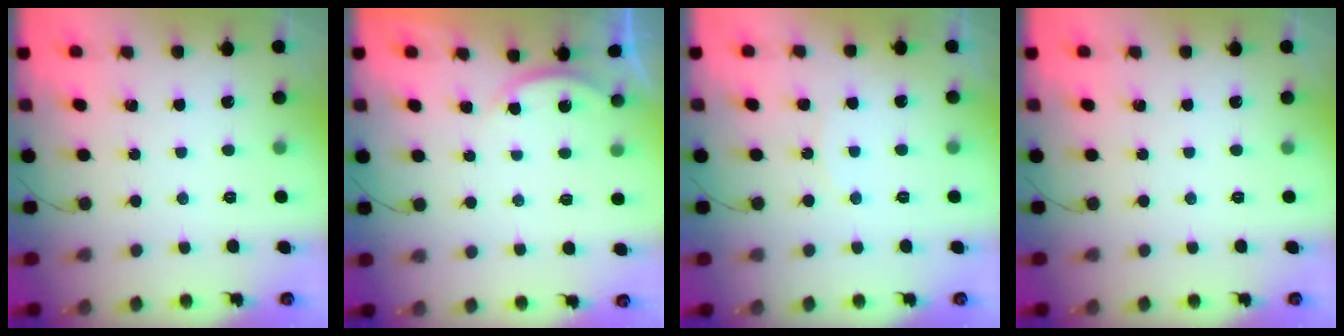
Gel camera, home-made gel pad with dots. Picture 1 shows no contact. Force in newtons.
{"total": 2.2, "press": 2.2, "slide": 0.5}
{"total": 3.4, "press": 3.4, "slide": 0.4}
{"total": 0.0}